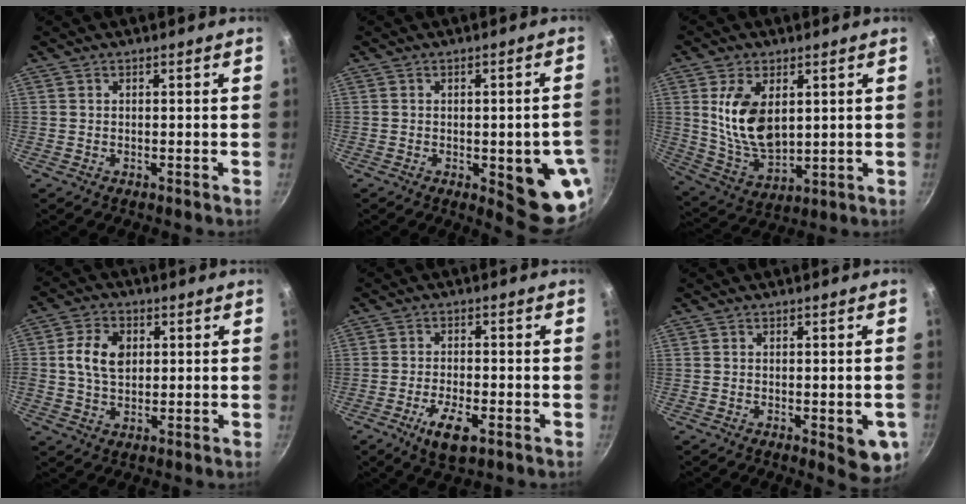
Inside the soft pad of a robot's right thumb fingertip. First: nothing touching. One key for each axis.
{"total": 12.5, "fx": -2.9, "fy": 4.3, "fz": 11.4, "tx": -0.095, "ty": 0.003, "tz": -0.030}
{"total": 13.1, "fx": 3.0, "fy": 7.6, "fz": 10.2, "tx": -0.177, "ty": -0.028, "tz": 0.071}
{"total": 8.1, "fx": 1.4, "fy": 5.7, "fz": 5.6, "tx": -0.092, "ty": 0.006, "tz": 0.019}
{"total": 7.0, "fx": -3.2, "fy": 2.6, "fz": 5.7, "tx": -0.103, "ty": 0.006, "tz": -0.053}
{"total": 6.6, "fx": -1.7, "fy": 2.4, "fz": 5.9, "tx": -0.051, "ty": -0.004, "tz": -0.018}